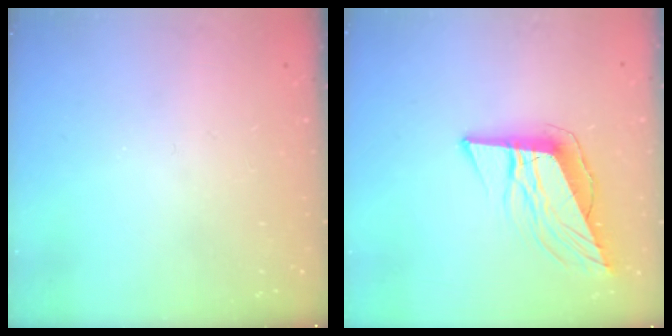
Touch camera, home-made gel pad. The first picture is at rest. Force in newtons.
{"total": 11.7, "press": 11.2, "slide": 3.6}